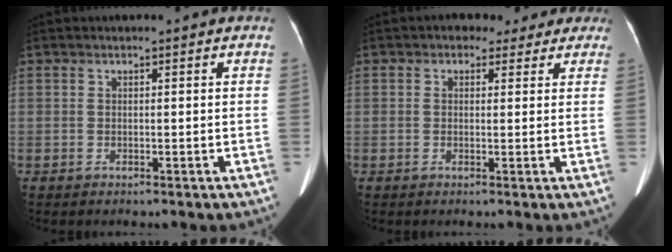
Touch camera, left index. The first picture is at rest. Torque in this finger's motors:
{"motor_torque": [0.54, -0.71, 0.20, 0.02]}